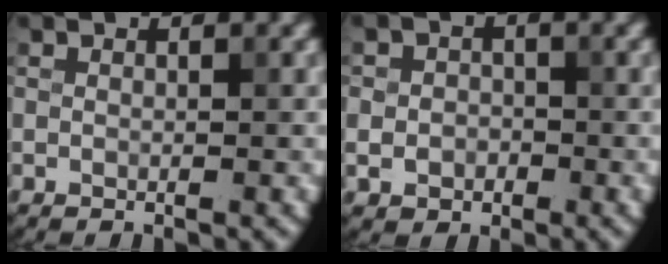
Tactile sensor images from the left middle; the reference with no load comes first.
{"total": 2.3, "force": [-0.5, 2.0, 0.9], "torque": [-0.005, -0.004, -0.015]}